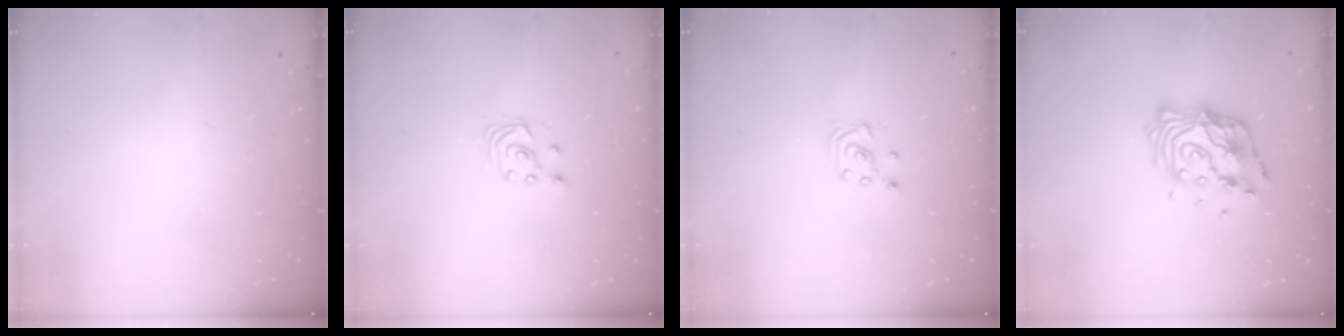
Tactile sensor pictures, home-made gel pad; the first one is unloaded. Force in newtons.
{"total": 2.1, "press": 2.1, "slide": 0.3}
{"total": 3.7, "press": 3.6, "slide": 0.4}
{"total": 13.7, "press": 13.6, "slide": 1.5}